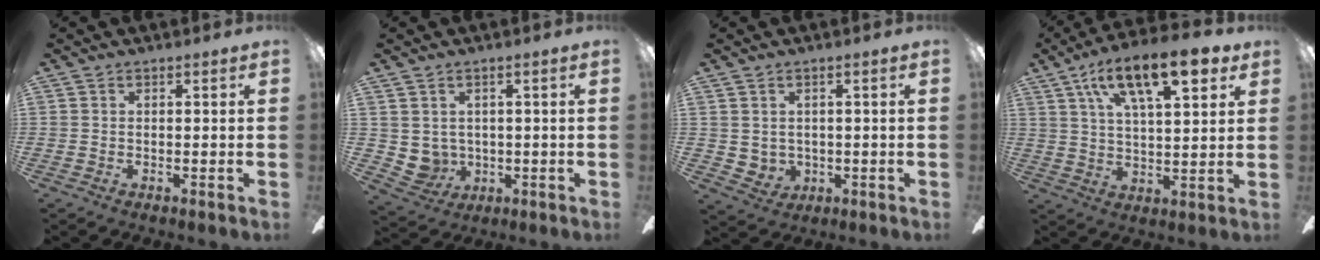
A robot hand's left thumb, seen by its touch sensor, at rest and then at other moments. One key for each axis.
{"total": 4.7, "fx": 1.6, "fy": 4.3, "fz": 1.3, "tx": -0.052, "ty": -0.007, "tz": 0.033}
{"total": 3.3, "fx": 1.5, "fy": 2.8, "fz": 0.9, "tx": -0.027, "ty": -0.007, "tz": 0.029}
{"total": 17.3, "fx": 9.8, "fy": 6.3, "fz": 12.8, "tx": -0.209, "ty": -0.032, "tz": 0.160}